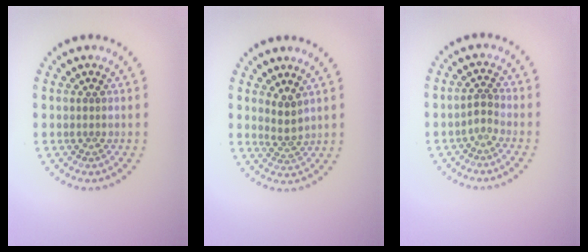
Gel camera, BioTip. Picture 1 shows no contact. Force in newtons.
{"total": 2.0, "press": 1.4, "slide": 1.4}
{"total": 1.2, "press": 0.9, "slide": 0.7}